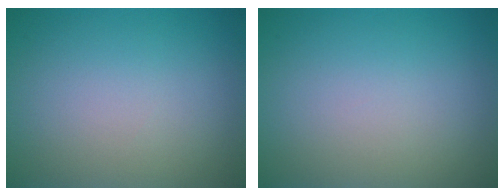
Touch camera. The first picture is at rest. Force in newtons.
{"total": 0.0}